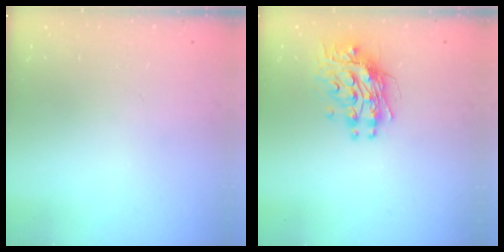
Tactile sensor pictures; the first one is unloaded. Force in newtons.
{"total": 10.1, "press": 10.1, "slide": 0.8}